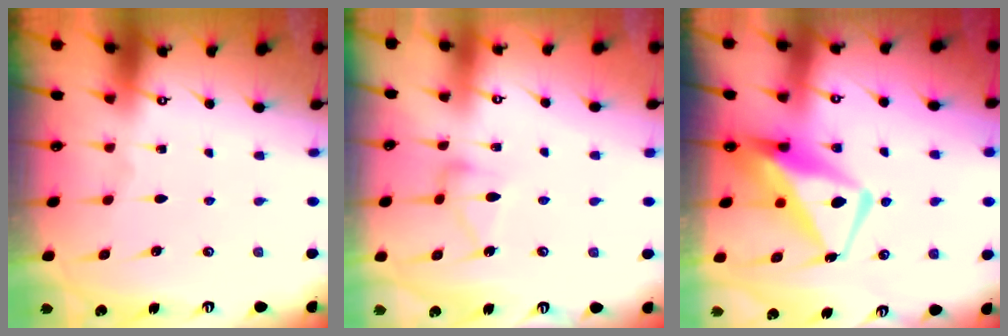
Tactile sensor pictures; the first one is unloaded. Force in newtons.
{"total": 9.5, "press": 9.5, "slide": 0.4}
{"total": 12.0, "press": 11.9, "slide": 1.4}